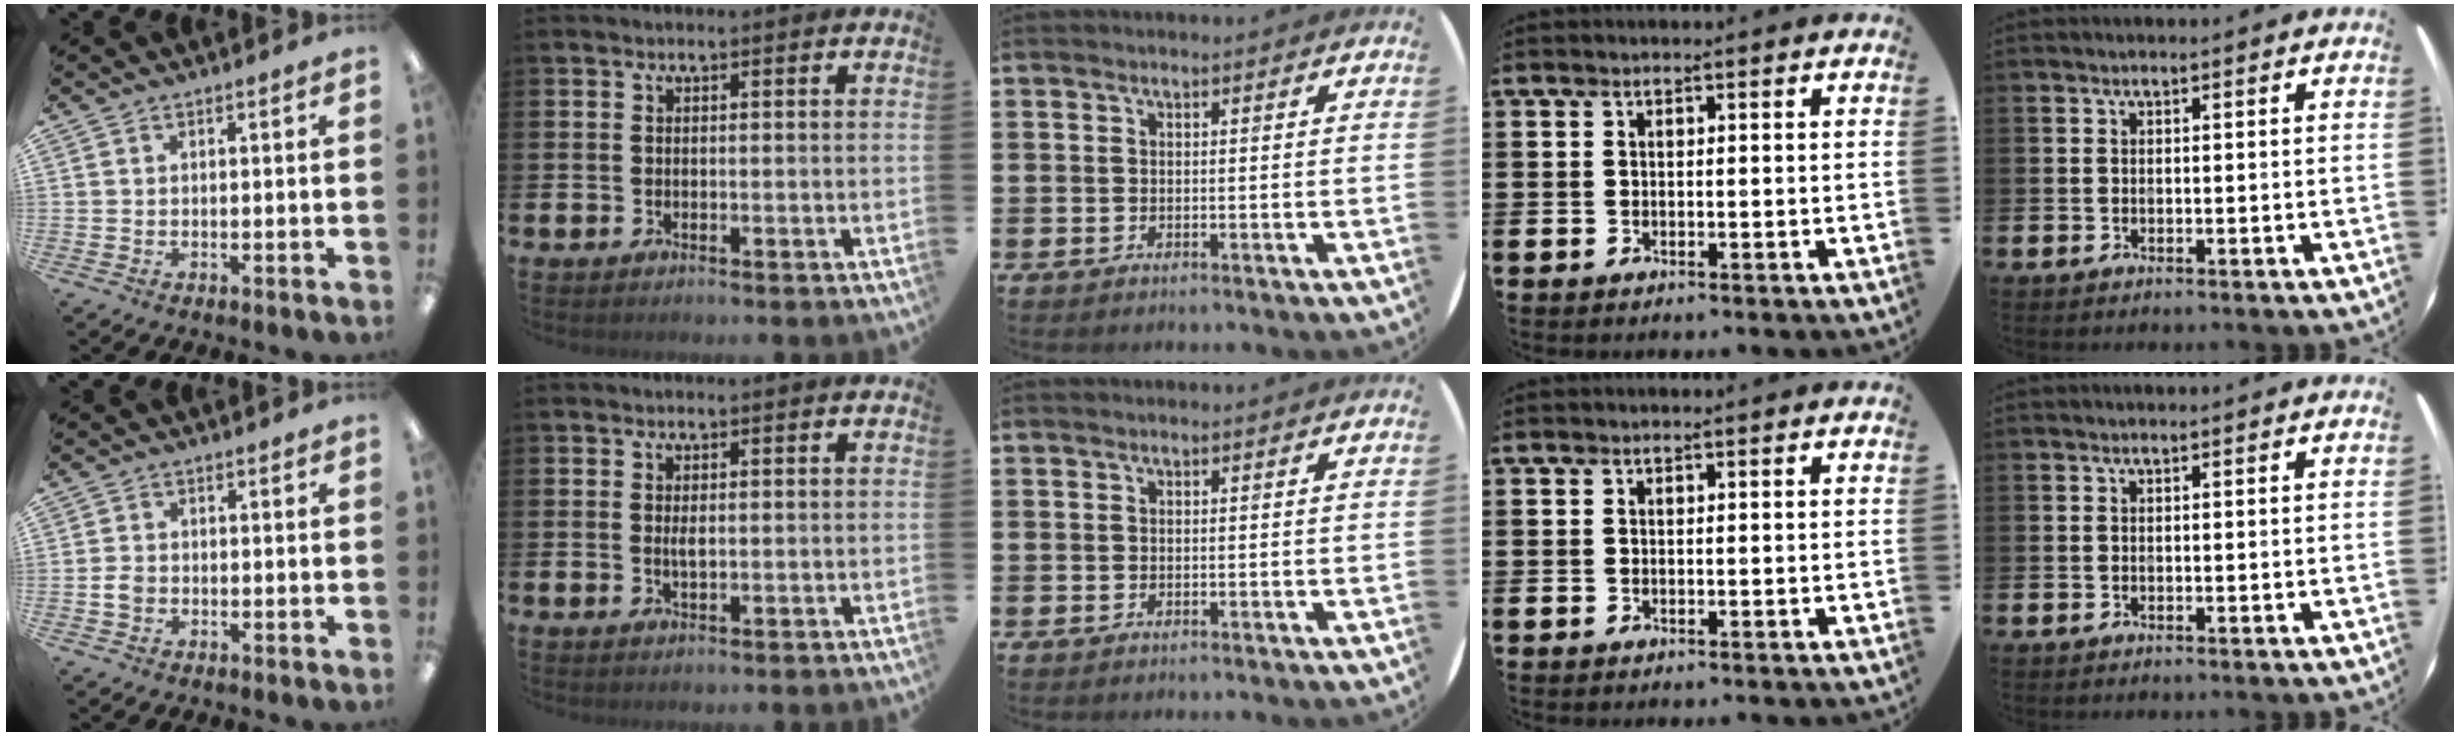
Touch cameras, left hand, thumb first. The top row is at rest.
{"thumb": {"total": 2.4, "force": [-0.5, 2.0, 1.2], "torque": [-0.022, 0.005, -0.010]}, "index": {"total": 1.3, "force": [0.3, 0.4, 1.2], "torque": [-0.018, 0.000, 0.002]}}